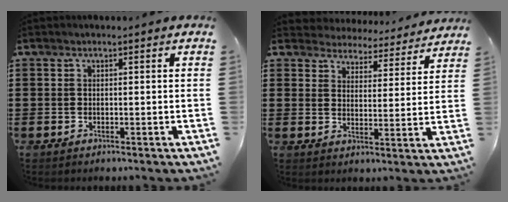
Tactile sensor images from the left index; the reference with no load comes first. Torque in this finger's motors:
{"motor_torque": [2.14, 0.00, 0.34, 0.04]}